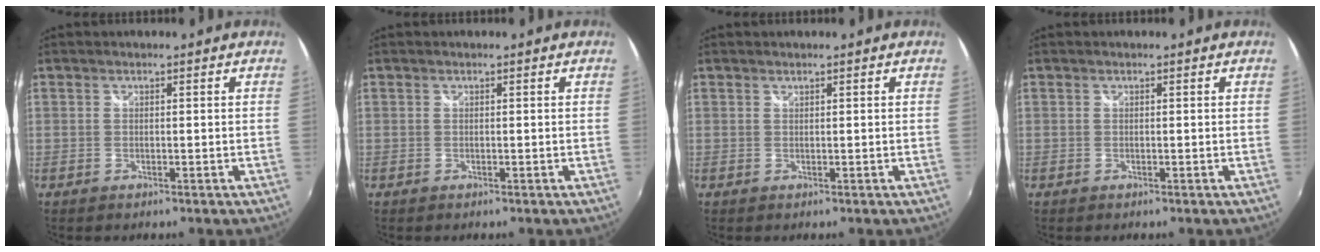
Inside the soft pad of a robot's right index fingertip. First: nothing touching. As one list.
[{"total": 0.0}, {"total": 0.0}, {"total": 0.0}]